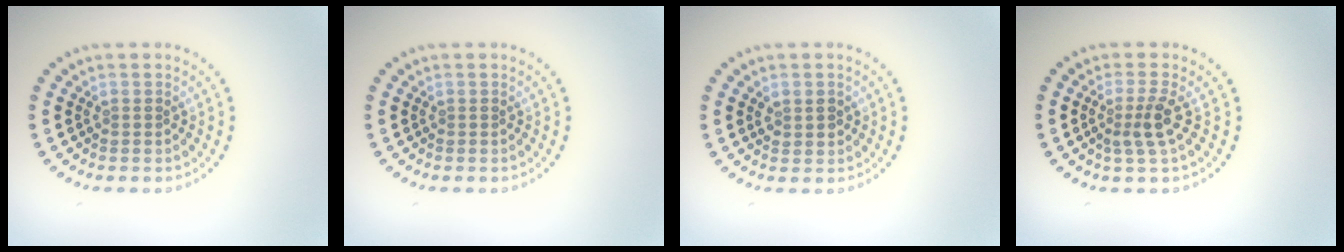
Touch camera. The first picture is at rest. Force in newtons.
{"total": 0.0}
{"total": 1.6, "press": 1.5, "slide": 0.5}
{"total": 2.3, "press": 1.8, "slide": 1.5}